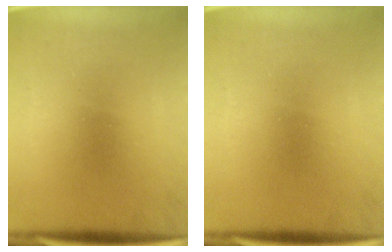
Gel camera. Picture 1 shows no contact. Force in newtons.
{"total": 0.0}